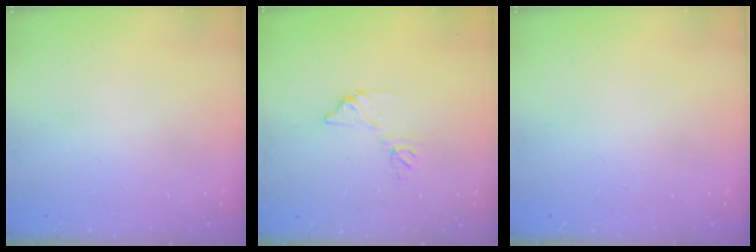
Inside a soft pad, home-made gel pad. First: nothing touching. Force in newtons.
{"total": 8.7, "press": 8.6, "slide": 0.3}
{"total": 0.0}